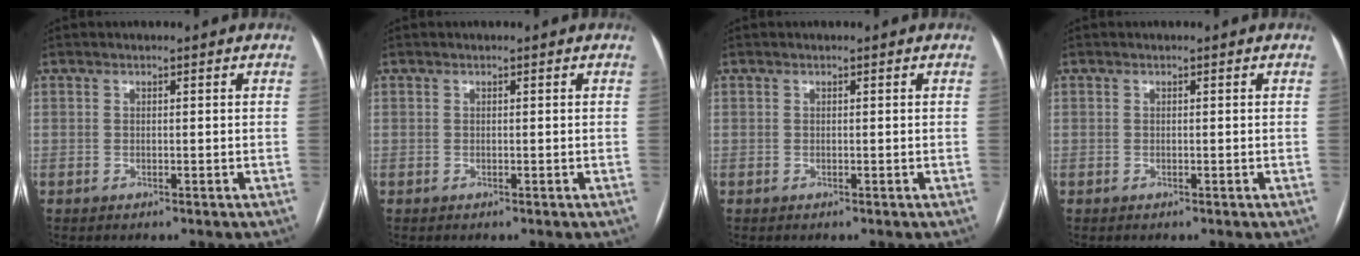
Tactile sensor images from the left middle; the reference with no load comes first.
{"total": 0.0}
{"total": 0.0}
{"total": 0.0}